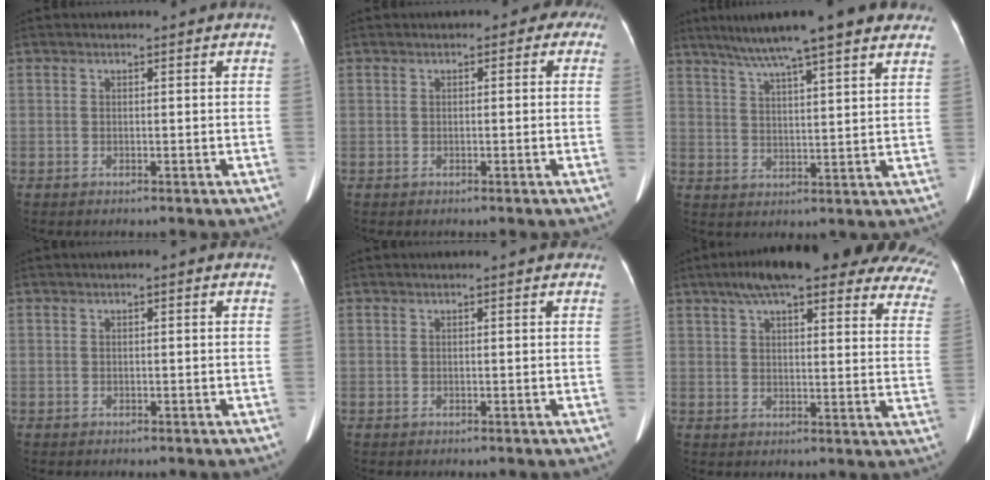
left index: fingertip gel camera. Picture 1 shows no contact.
{"total": 2.4, "force": [1.0, 1.5, 1.6], "torque": [-0.004, 0.012, 0.003]}
{"total": 17.4, "force": [13.6, 2.0, 10.7], "torque": [-0.171, 0.036, 0.188]}
{"total": 0.6, "force": [0.2, 0.3, 0.5], "torque": [-0.005, 0.013, 0.001]}
{"total": 2.4, "force": [1.9, 0.5, 1.3], "torque": [-0.014, 0.021, 0.018]}
{"total": 29.9, "force": [23.2, 5.7, 18.0], "torque": [-0.199, 0.007, 0.271]}